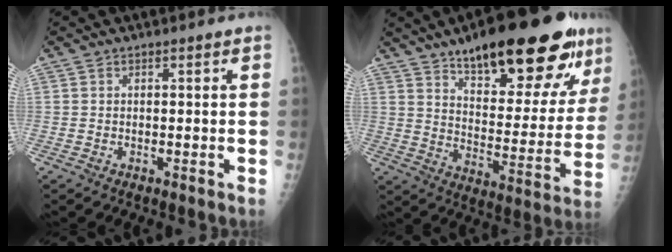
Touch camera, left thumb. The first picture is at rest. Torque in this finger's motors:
{"motor_torque": [0.53, 0.58, 1.34, -1.43, 0.15]}